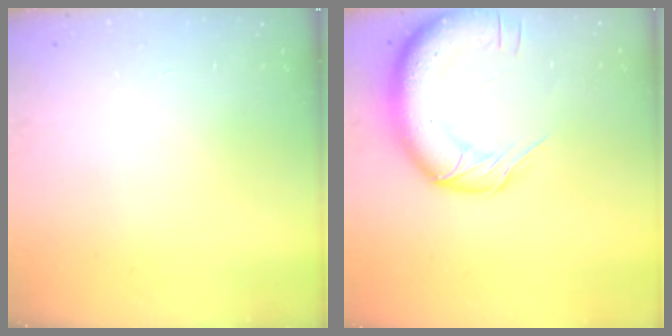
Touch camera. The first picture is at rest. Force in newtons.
{"total": 16.7, "press": 16.2, "slide": 4.1}